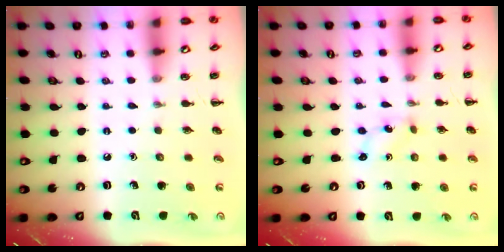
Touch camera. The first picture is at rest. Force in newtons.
{"total": 0.6, "press": 0.5, "slide": 0.2}